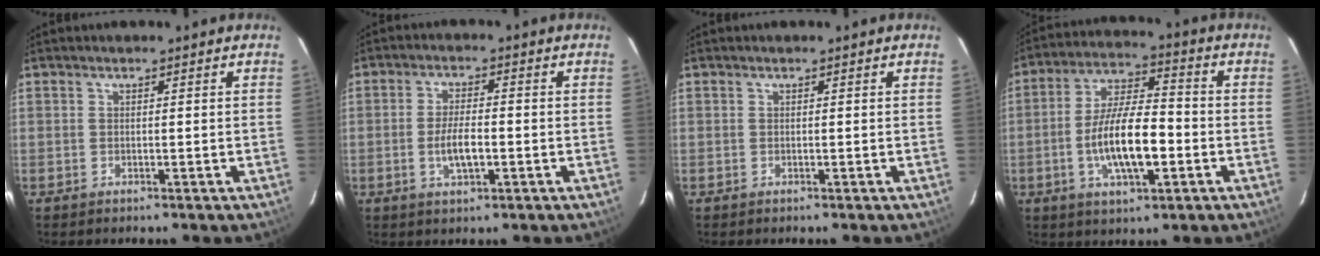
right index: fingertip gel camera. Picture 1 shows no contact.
{"total": 5.6, "force": [-1.5, 1.8, 5.0], "torque": [-0.100, -0.002, -0.026]}
{"total": 0.0}
{"total": 13.0, "force": [-3.3, 4.2, 11.8], "torque": [-0.229, -0.001, -0.059]}